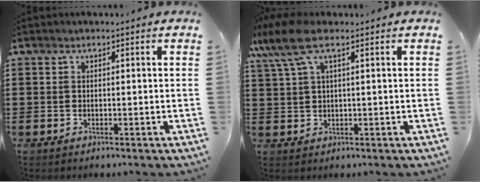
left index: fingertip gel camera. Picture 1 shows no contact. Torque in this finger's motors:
{"motor_torque": [1.62, -0.52, 0.95, 0.21]}